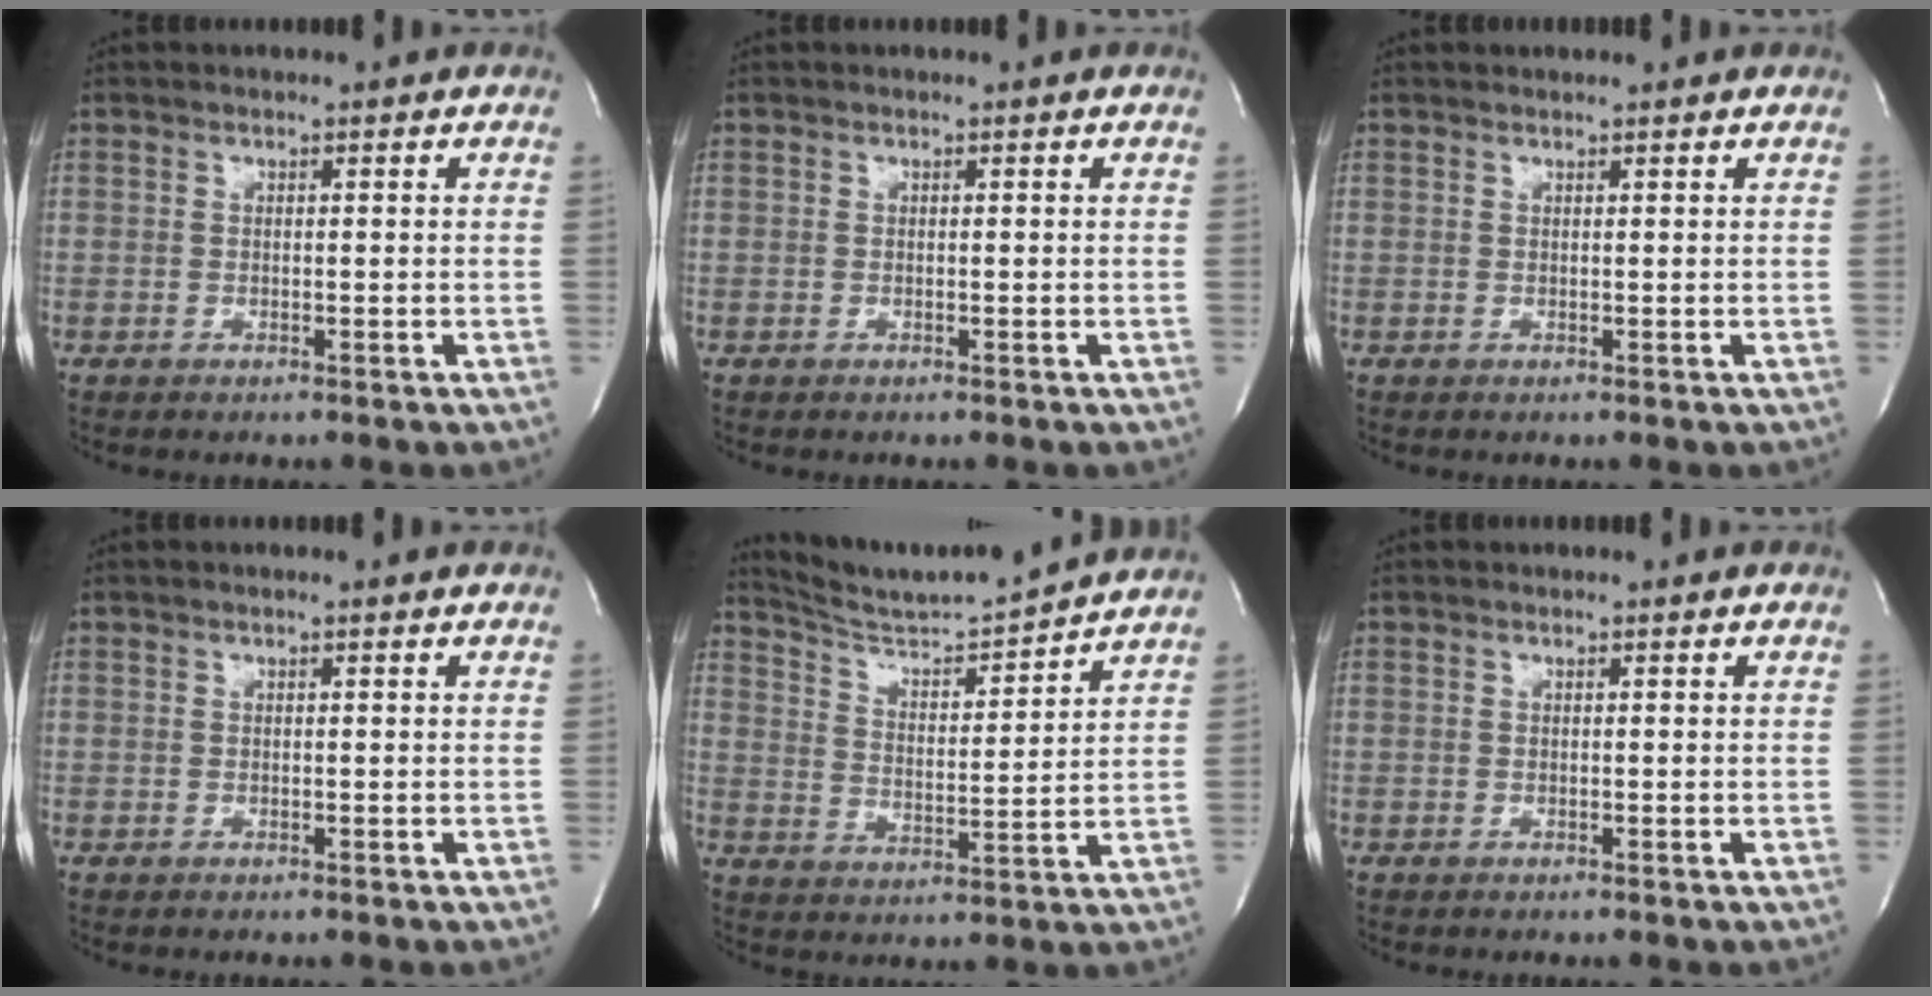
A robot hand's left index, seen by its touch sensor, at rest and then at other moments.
{"total": 0.0}
{"total": 1.1, "force": [1.1, 0.0, 0.1], "torque": [-0.007, 0.011, 0.016]}
{"total": 0.0}
{"total": 11.9, "force": [11.6, -1.2, 2.6], "torque": [-0.056, -0.007, 0.192]}
{"total": 0.0}